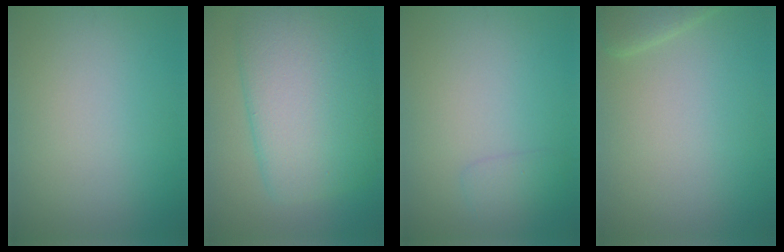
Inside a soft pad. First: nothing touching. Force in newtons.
{"total": 10.3, "press": 10.3, "slide": 0.3}
{"total": 1.4, "press": 1.4, "slide": 0.1}
{"total": 2.2, "press": 2.2, "slide": 0.3}